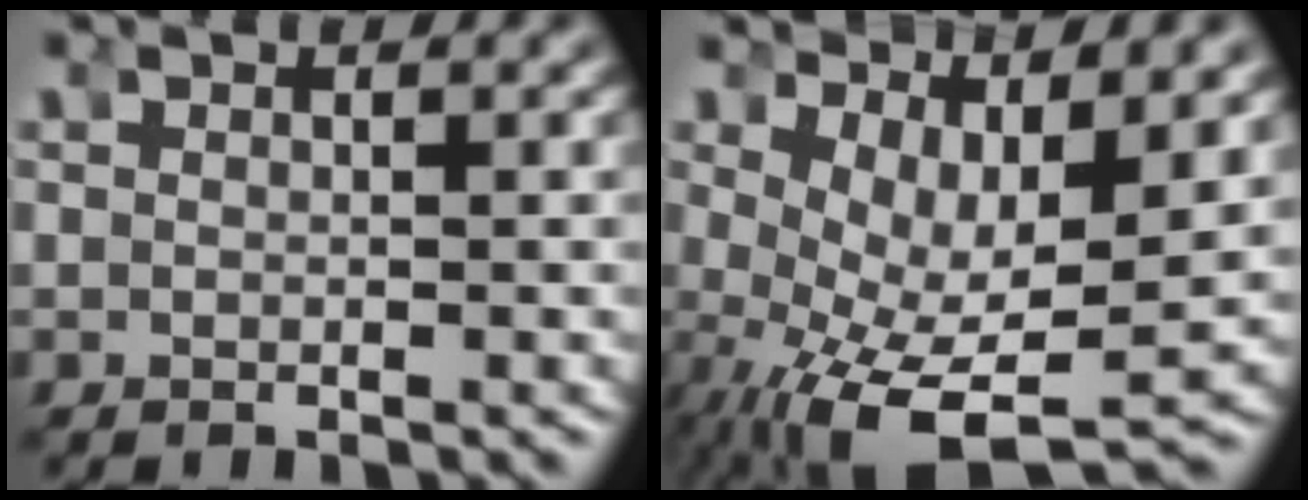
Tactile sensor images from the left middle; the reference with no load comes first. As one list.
[{"total": 8.6, "force": [-3.2, 4.5, 6.6], "torque": [-0.141, -0.057, -0.022]}]